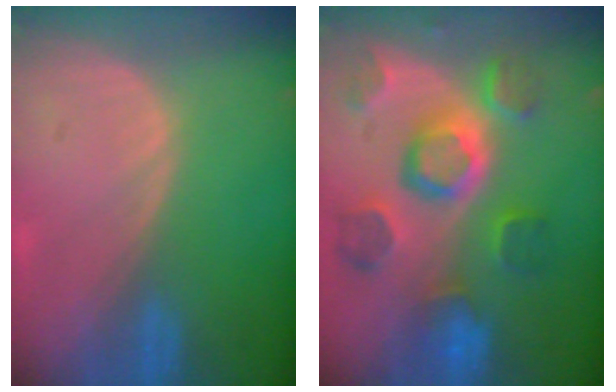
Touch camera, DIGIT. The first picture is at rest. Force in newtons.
{"total": 11.4, "press": 10.1, "slide": 5.3}